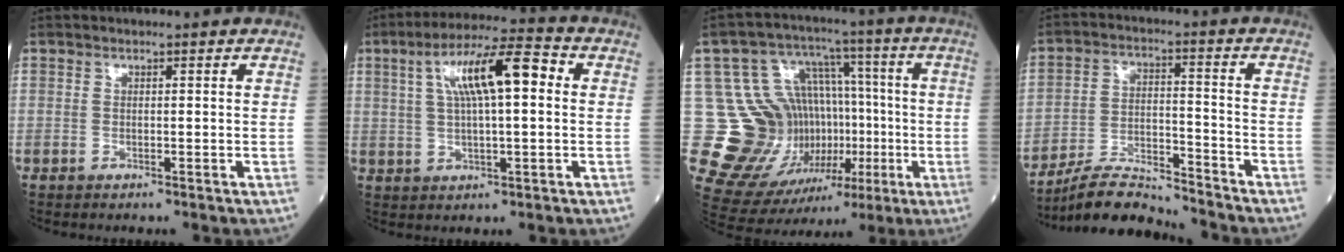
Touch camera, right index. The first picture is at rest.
{"total": 11.1, "force": [2.6, 2.3, 10.6], "torque": [-0.190, 0.032, 0.042]}
{"total": 17.6, "force": [-2.1, 14.3, 10.0], "torque": [-0.167, 0.052, -0.001]}
{"total": 9.5, "force": [-9.3, 0.4, 2.0], "torque": [-0.038, 0.002, -0.170]}